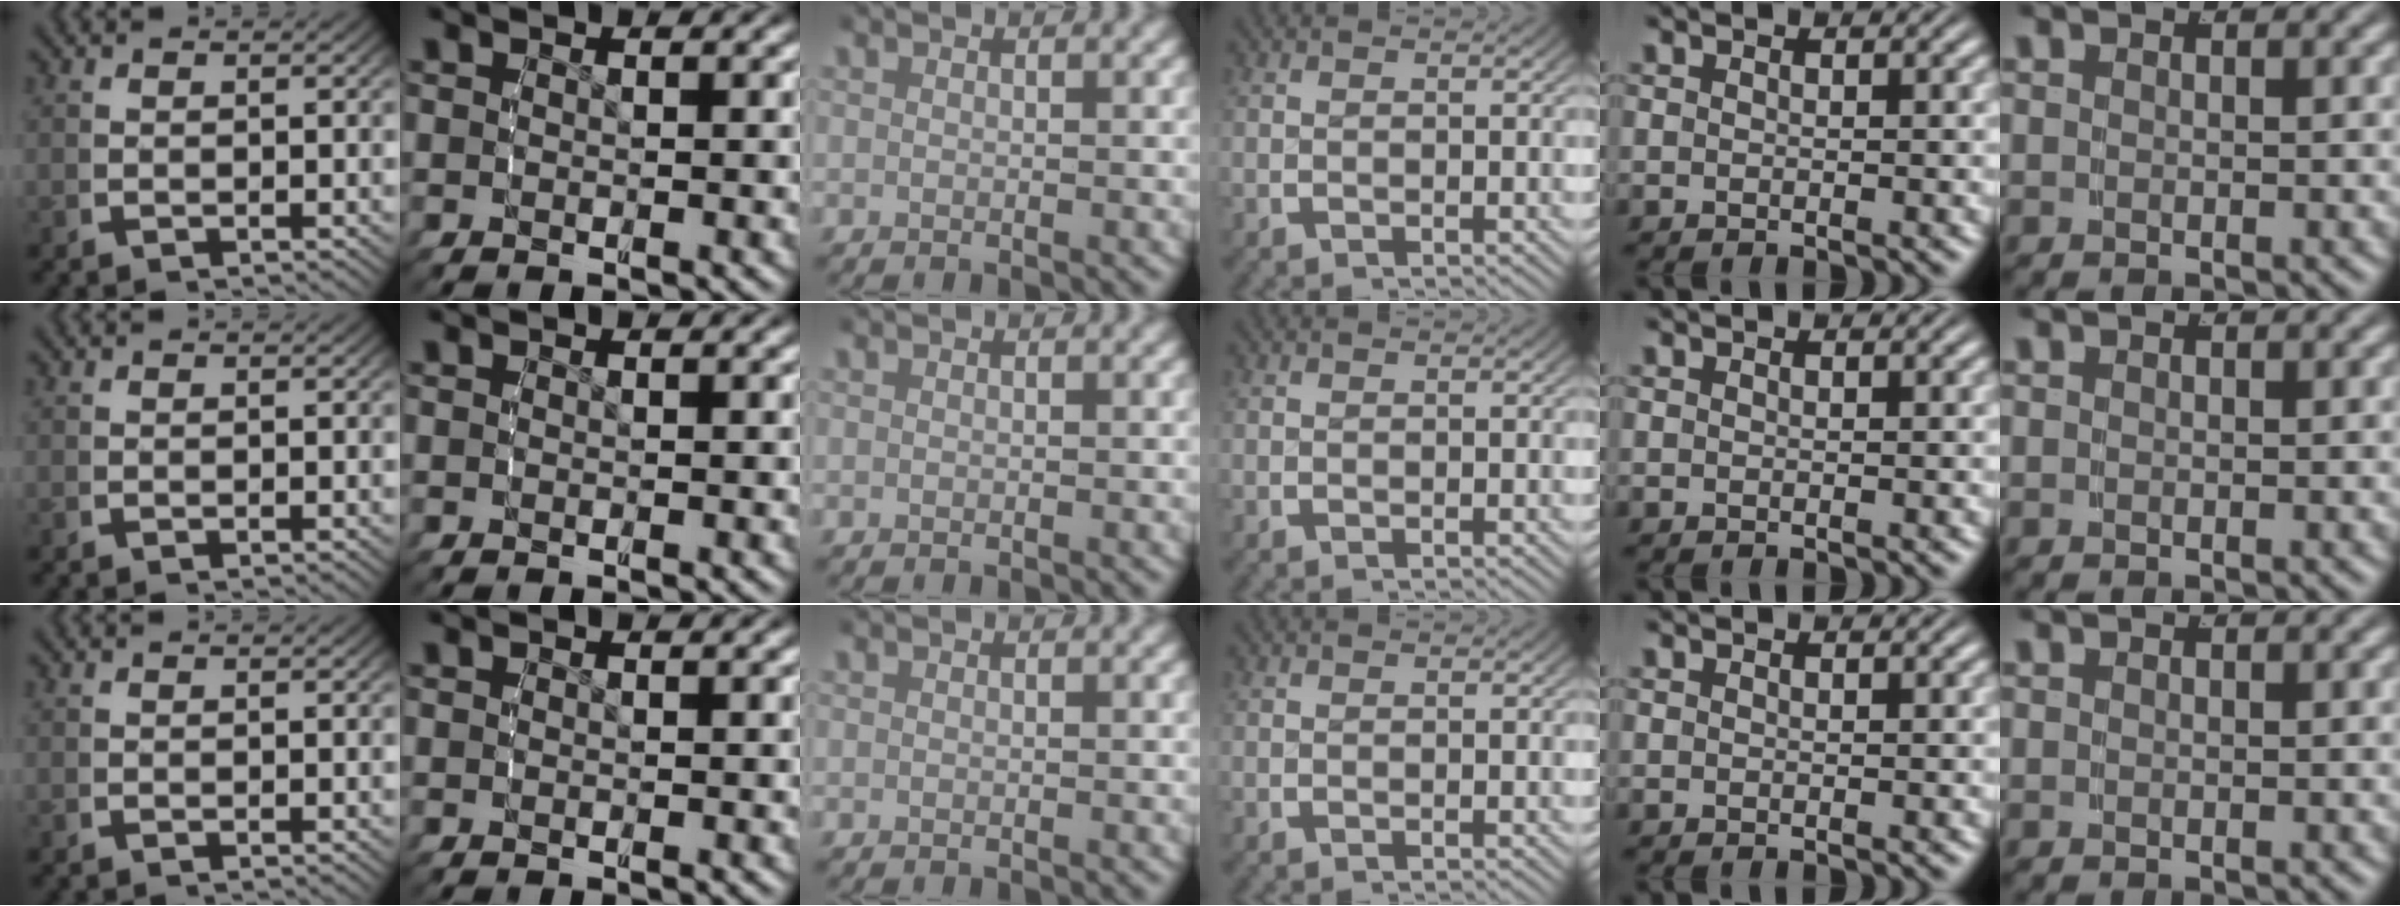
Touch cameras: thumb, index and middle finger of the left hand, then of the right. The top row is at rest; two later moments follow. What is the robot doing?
{"motion": "reach", "object": "coat"}